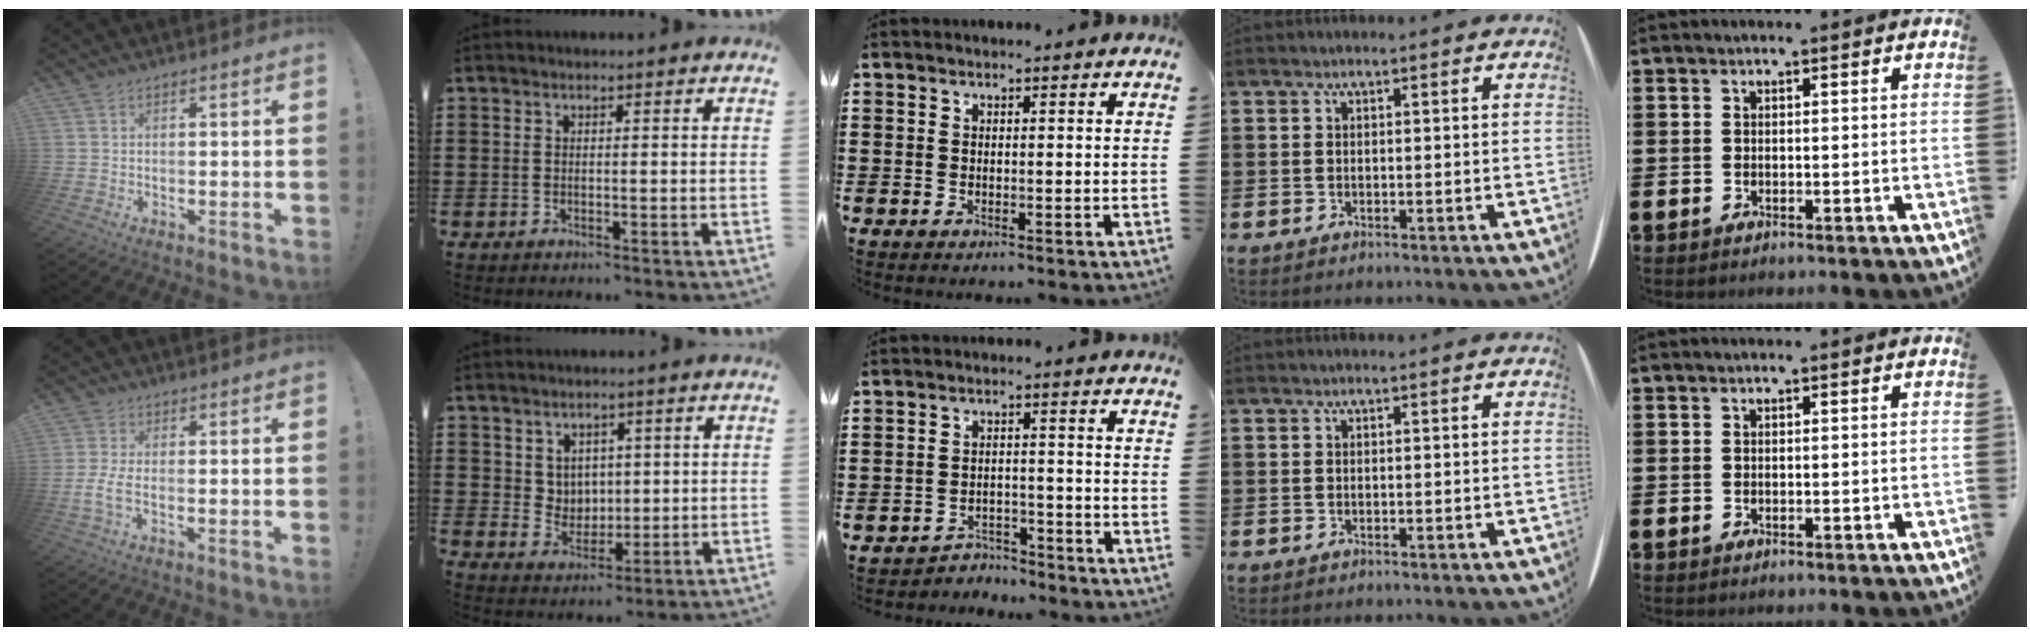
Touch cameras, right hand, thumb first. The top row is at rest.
{"thumb": {"total": 4.7, "force": [-1.0, 2.0, 4.2], "torque": [-0.090, -0.004, -0.016]}, "index": {"total": 4.4, "force": [2.5, 3.6, 0.5], "torque": [-0.022, 0.001, 0.045]}, "middle": {"total": 3.2, "force": [-3.1, 0.4, 0.0], "torque": [-0.008, 0.000, -0.068]}}